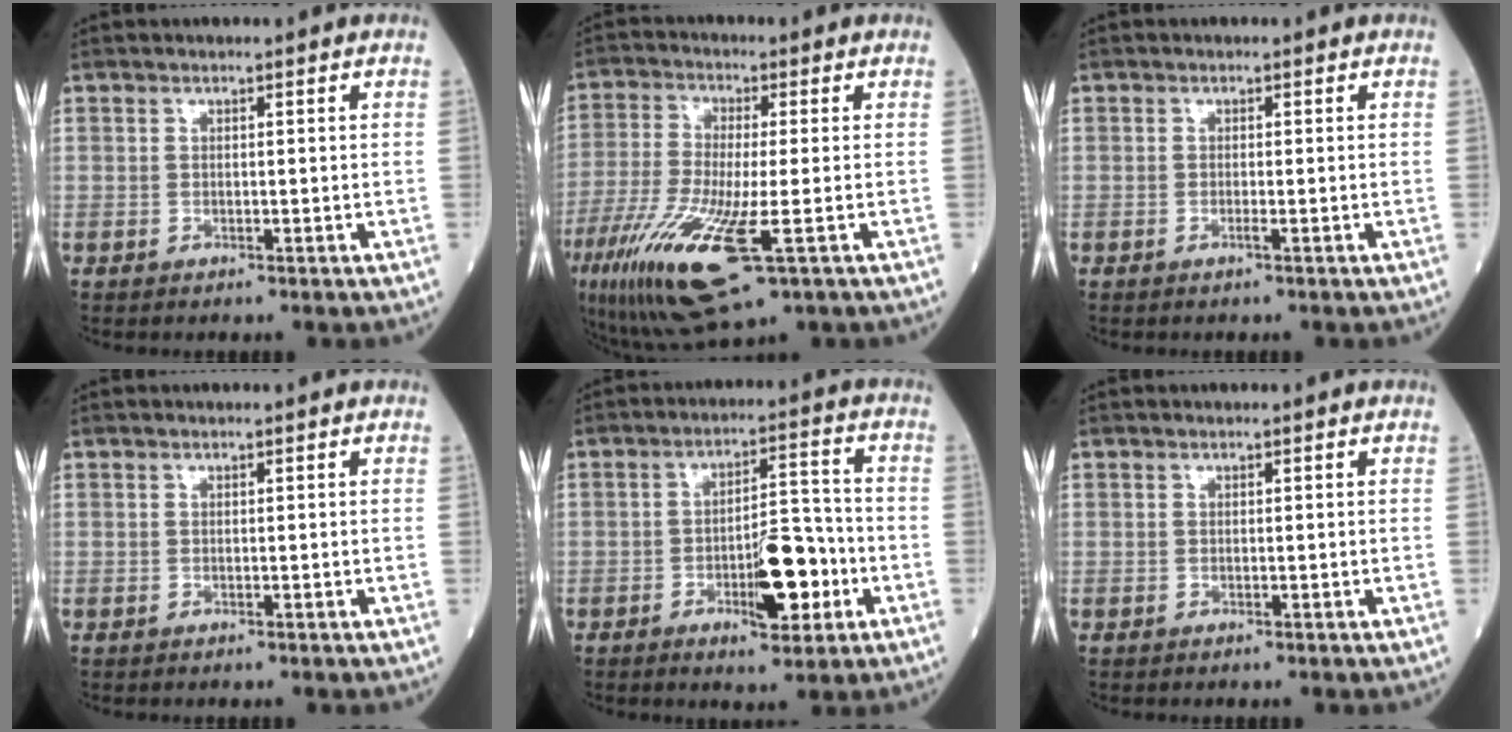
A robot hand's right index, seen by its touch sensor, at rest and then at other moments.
{"total": 16.2, "force": [-6.3, 3.0, 14.6], "torque": [-0.318, -0.049, -0.105]}
{"total": 0.6, "force": [-0.2, -0.1, 0.5], "torque": [-0.012, 0.000, -0.001]}
{"total": 0.0}
{"total": 8.6, "force": [-3.1, 2.5, 7.6], "torque": [-0.118, 0.008, -0.043]}
{"total": 0.0}